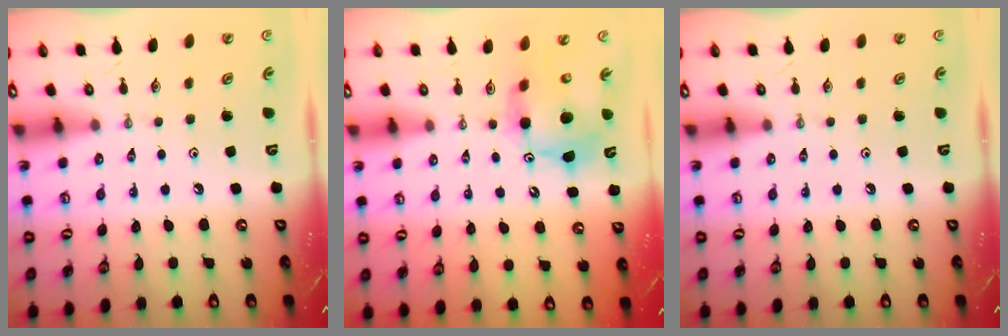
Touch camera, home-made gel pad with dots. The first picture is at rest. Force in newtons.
{"total": 10.2, "press": 10.2, "slide": 1.1}
{"total": 0.0}